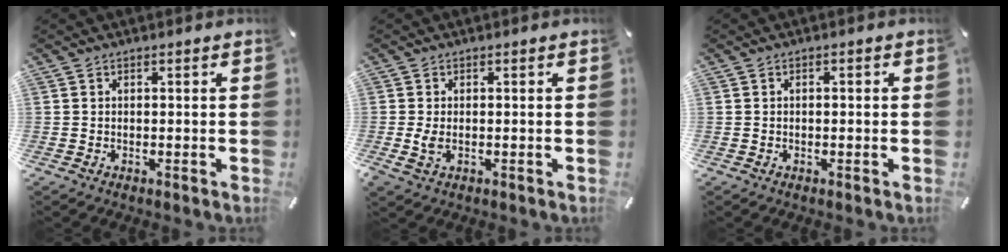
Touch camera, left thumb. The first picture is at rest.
{"total": 2.9, "force": [-0.3, 1.6, 2.4], "torque": [-0.056, -0.002, -0.008]}
{"total": 0.8, "force": [-0.3, 0.3, 0.7], "torque": [-0.012, -0.001, -0.005]}